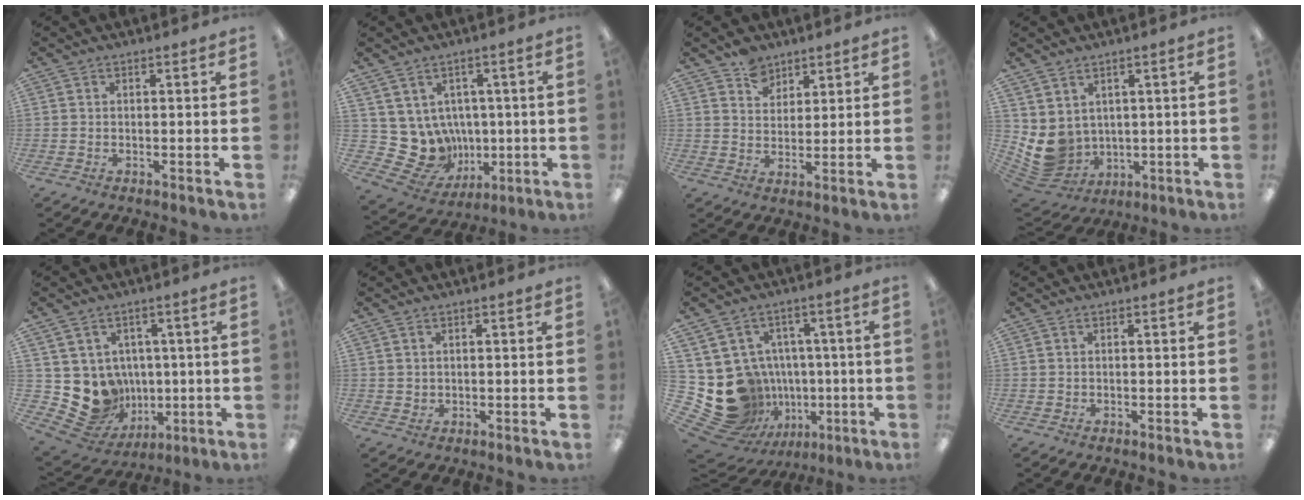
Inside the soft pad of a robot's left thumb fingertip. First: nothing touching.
{"total": 9.5, "force": [0.6, 9.1, 2.7], "torque": [-0.085, -0.030, 0.023]}
{"total": 6.2, "force": [4.6, 3.9, 1.4], "torque": [-0.021, -0.019, 0.084]}
{"total": 7.5, "force": [2.2, 6.7, 2.7], "torque": [-0.094, -0.030, 0.050]}
{"total": 11.4, "force": [-0.8, 11.0, 3.1], "torque": [-0.078, -0.018, 0.008]}
{"total": 1.3, "force": [0.8, 1.0, 0.2], "torque": [-0.005, 0.003, 0.014]}
{"total": 18.5, "force": [-3.3, 16.6, 7.3], "torque": [-0.149, 0.000, -0.007]}
{"total": 0.0}